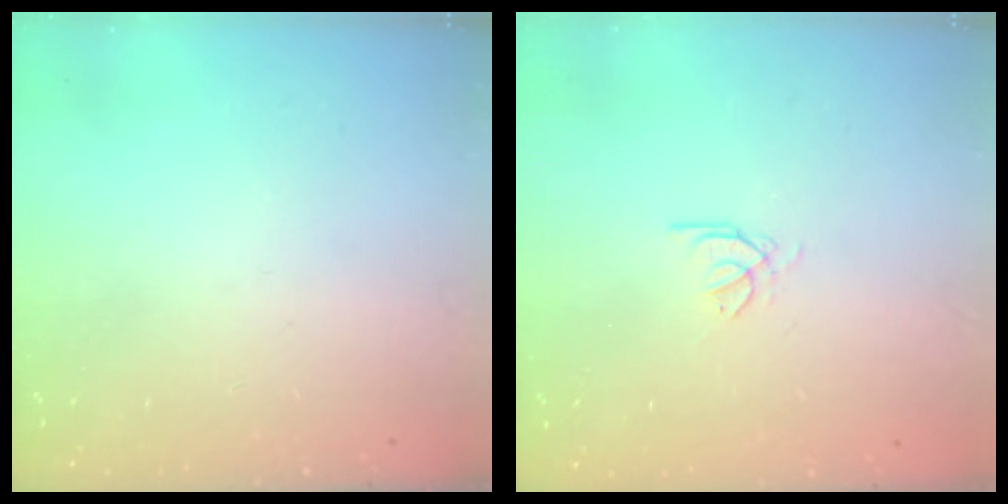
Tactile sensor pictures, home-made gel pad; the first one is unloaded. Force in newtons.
{"total": 0.7, "press": 0.6, "slide": 0.4}